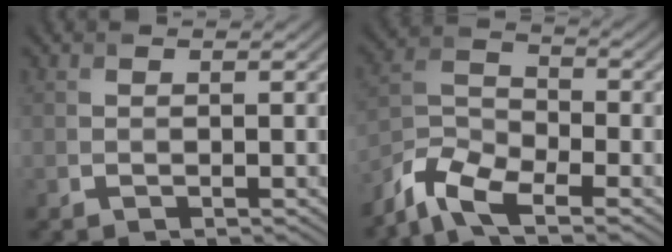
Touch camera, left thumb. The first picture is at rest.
{"total": 8.1, "force": [-6.0, 2.7, 4.7], "torque": [-0.102, -0.008, -0.138]}